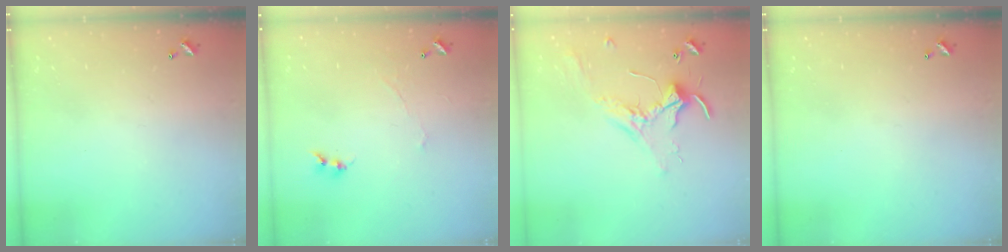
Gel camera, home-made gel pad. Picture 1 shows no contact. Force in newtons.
{"total": 0.7, "press": 0.5, "slide": 0.5}
{"total": 2.1, "press": 2.1, "slide": 0.4}
{"total": 0.0}